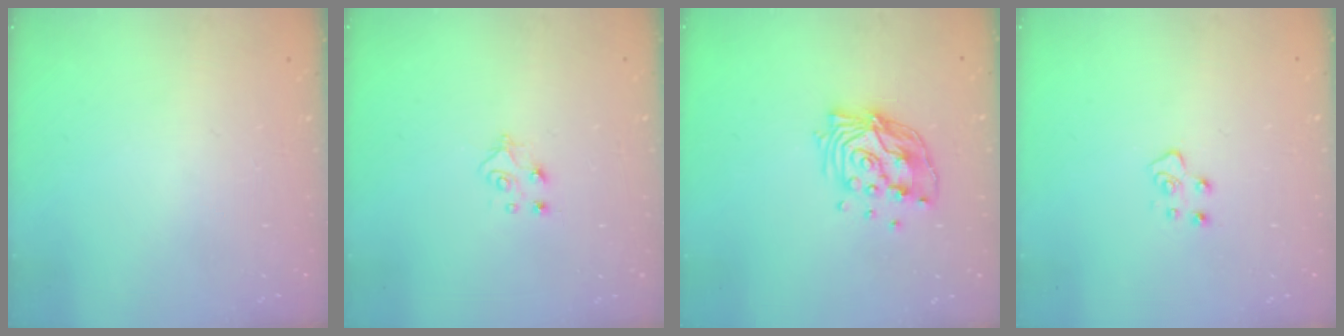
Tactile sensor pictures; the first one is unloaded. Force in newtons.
{"total": 6.1, "press": 6.1, "slide": 0.7}
{"total": 13.1, "press": 13.1, "slide": 1.2}
{"total": 5.4, "press": 5.4, "slide": 0.4}